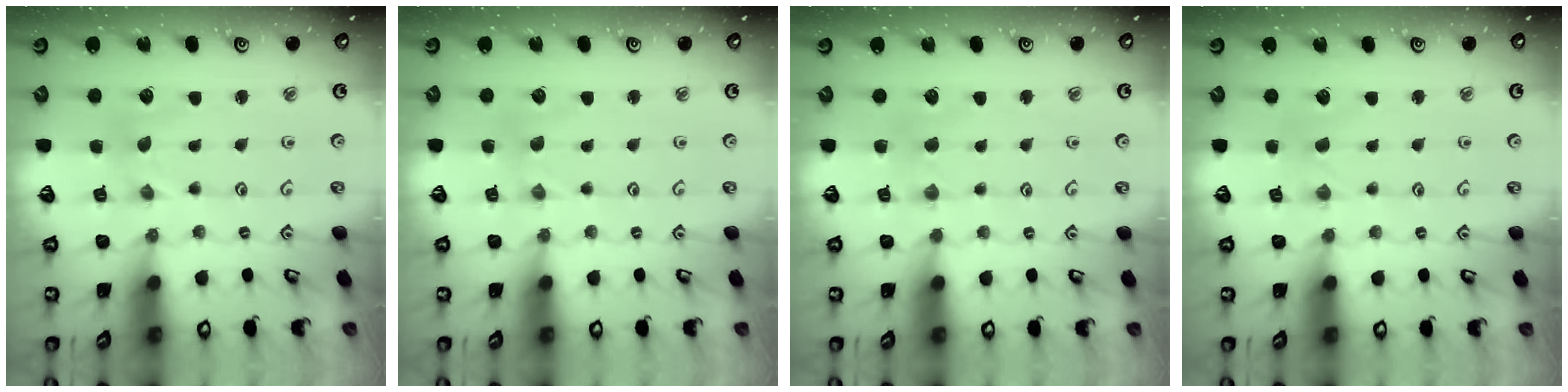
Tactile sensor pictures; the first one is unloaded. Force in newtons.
{"total": 0.0}
{"total": 2.9, "press": 2.9, "slide": 0.4}
{"total": 0.0}